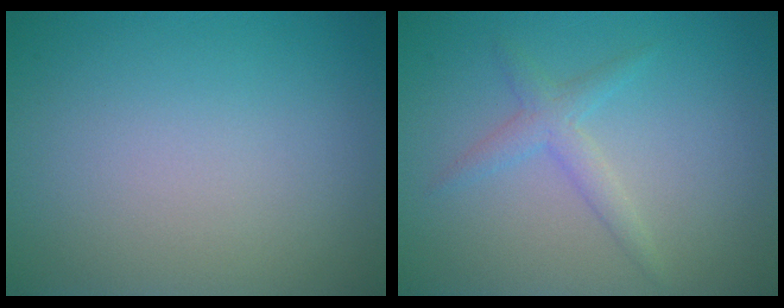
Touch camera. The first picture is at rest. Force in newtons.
{"total": 1.4, "press": 1.4, "slide": 0.0}